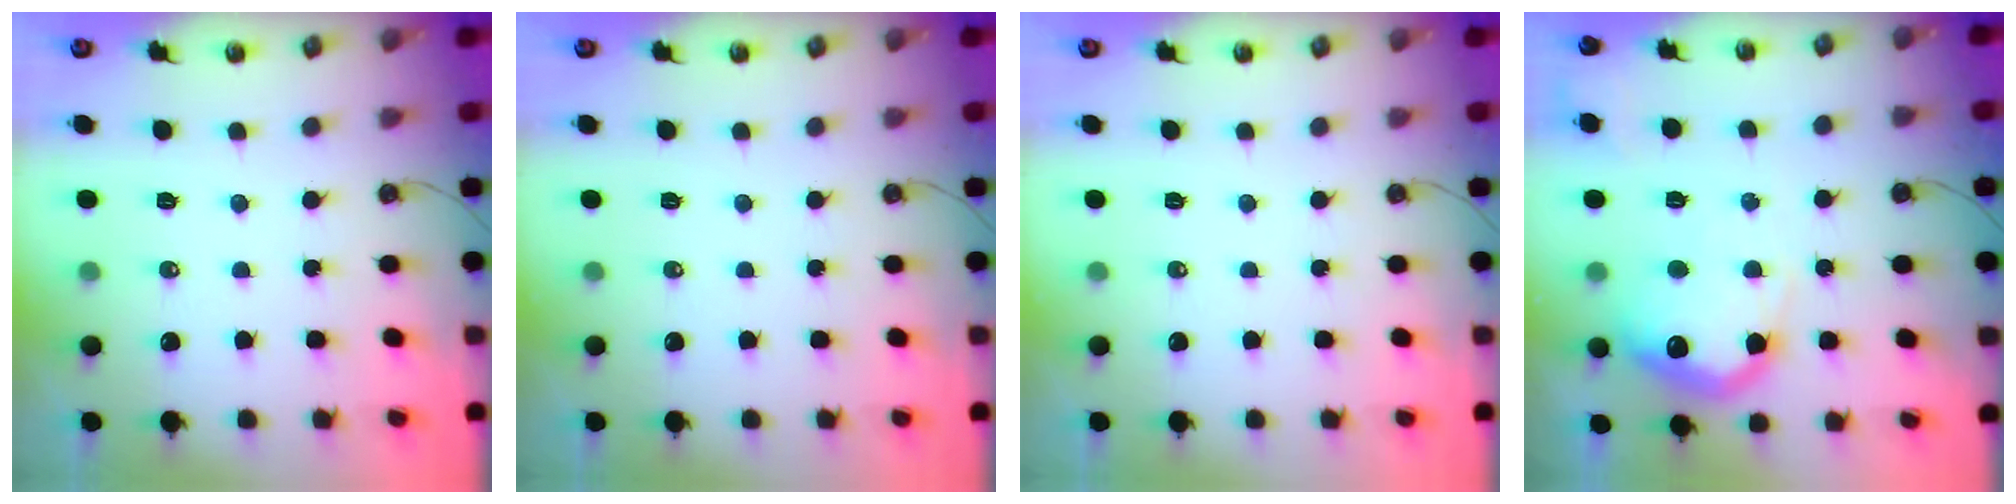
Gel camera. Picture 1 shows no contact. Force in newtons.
{"total": 0.0}
{"total": 0.0}
{"total": 18.2, "press": 18.2, "slide": 1.6}